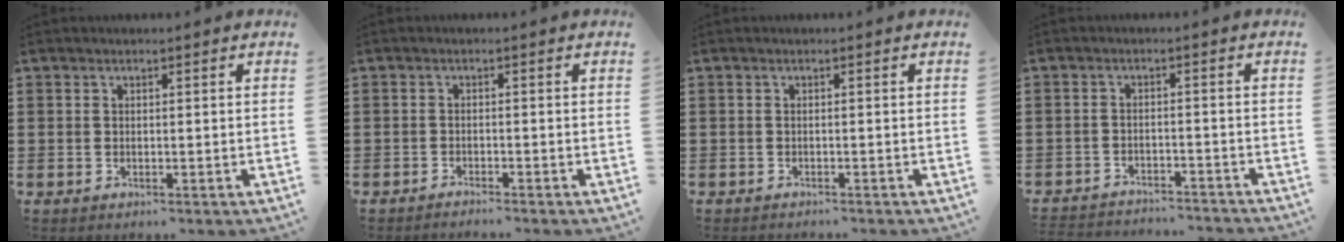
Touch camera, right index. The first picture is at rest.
{"total": 1.2, "force": [-1.2, -0.1, 0.0], "torque": [-0.002, 0.003, -0.023]}
{"total": 0.5, "force": [-0.5, 0.0, 0.1], "torque": [-0.003, -0.001, -0.010]}
{"total": 2.6, "force": [-2.6, 0.1, 0.0], "torque": [-0.004, 0.001, -0.056]}